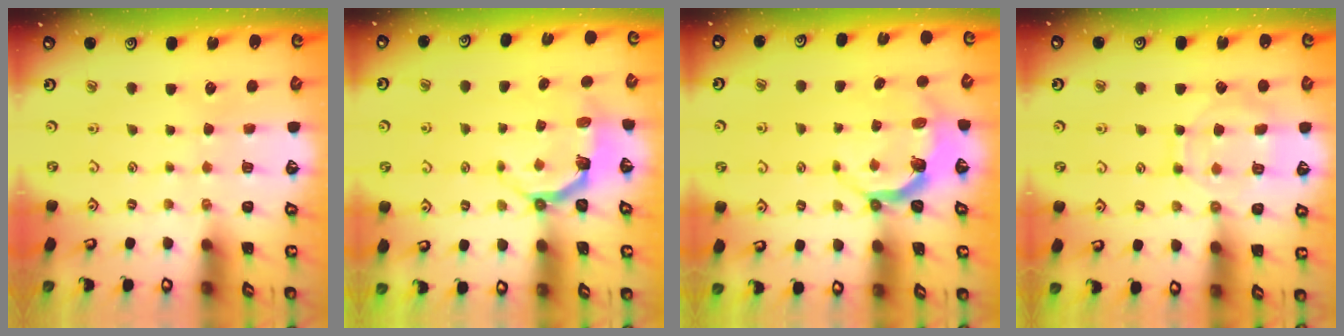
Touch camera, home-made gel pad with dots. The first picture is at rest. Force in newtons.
{"total": 5.1, "press": 3.6, "slide": 3.6}
{"total": 4.3, "press": 2.9, "slide": 3.2}
{"total": 11.2, "press": 11.1, "slide": 1.0}